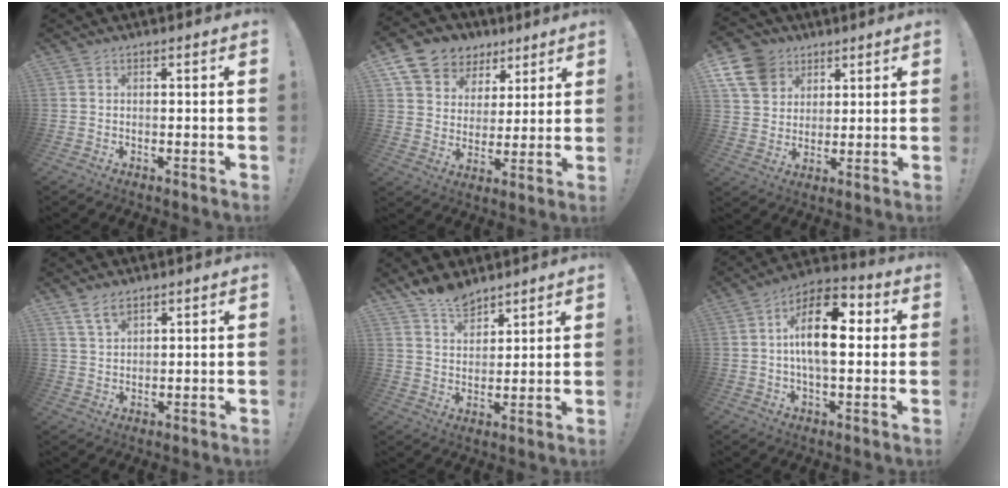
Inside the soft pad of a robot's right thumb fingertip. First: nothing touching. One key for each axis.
{"total": 11.8, "fx": 7.2, "fy": 8.8, "fz": 3.0, "tx": -0.053, "ty": -0.048, "tz": 0.147}
{"total": 12.9, "fx": 6.6, "fy": 10.0, "fz": 4.8, "tx": -0.088, "ty": -0.036, "tz": 0.132}
{"total": 5.0, "fx": 3.5, "fy": 2.4, "fz": 2.7, "tx": -0.048, "ty": -0.014, "tz": 0.067}
{"total": 8.5, "fx": 7.4, "fy": 3.6, "fz": 2.3, "tx": -0.043, "ty": -0.049, "tz": 0.141}
{"total": 16.5, "fx": 2.0, "fy": 8.0, "fz": 14.3, "tx": -0.247, "ty": 0.007, "tz": 0.026}